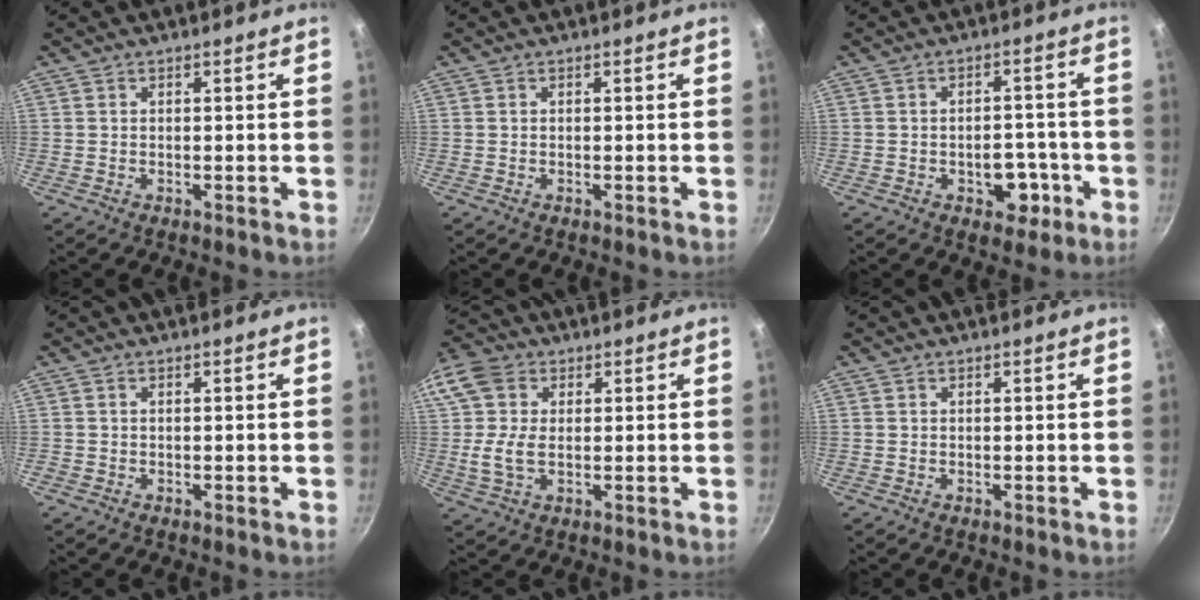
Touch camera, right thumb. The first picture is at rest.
{"total": 0.0}
{"total": 6.6, "force": [-2.5, 4.5, 4.1], "torque": [-0.024, 0.019, -0.026]}
{"total": 0.0}
{"total": 14.0, "force": [2.2, 10.1, 9.4], "torque": [-0.197, 0.014, 0.028]}
{"total": 0.0}